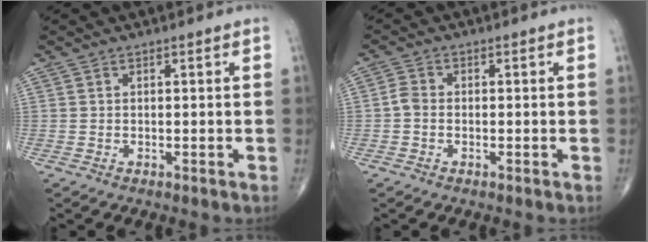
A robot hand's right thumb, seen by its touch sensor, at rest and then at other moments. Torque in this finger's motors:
{"motor_torque": [-0.10, 0.21, 0.37, -0.07, 0.04]}